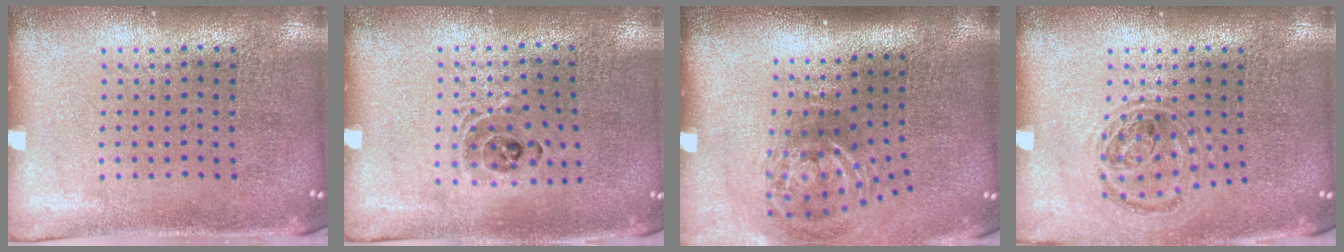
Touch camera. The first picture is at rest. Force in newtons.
{"total": 0.9, "press": 0.9, "slide": 0.2}
{"total": 2.0, "press": 1.3, "slide": 1.6}
{"total": 0.9, "press": 0.9, "slide": 0.2}